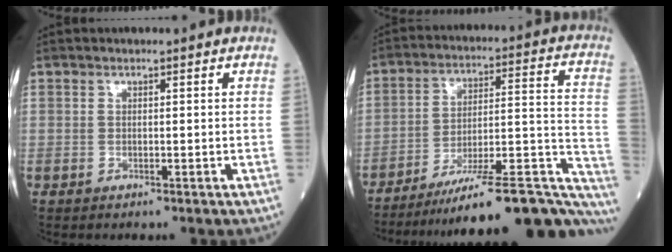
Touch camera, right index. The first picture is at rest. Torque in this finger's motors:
{"motor_torque": [0.09, -1.28, 0.30, 0.17]}